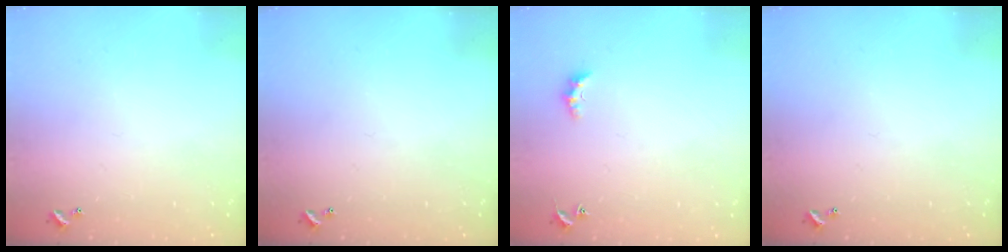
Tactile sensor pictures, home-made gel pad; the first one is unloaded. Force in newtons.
{"total": 0.0}
{"total": 2.6, "press": 2.5, "slide": 0.6}
{"total": 0.0}